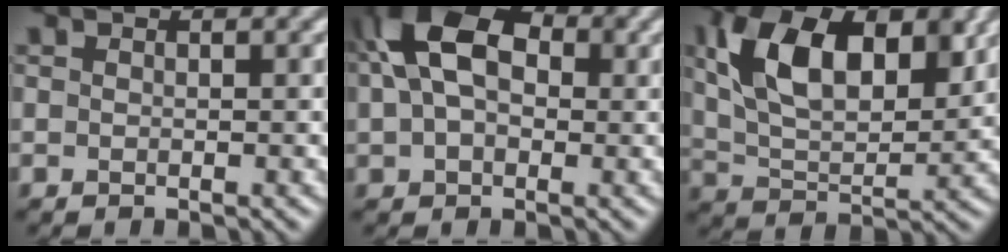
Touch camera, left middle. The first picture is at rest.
{"total": 11.2, "force": [2.8, 7.3, 8.0], "torque": [-0.145, 0.041, 0.031]}
{"total": 10.1, "force": [3.9, 5.3, 7.7], "torque": [-0.144, 0.006, 0.068]}